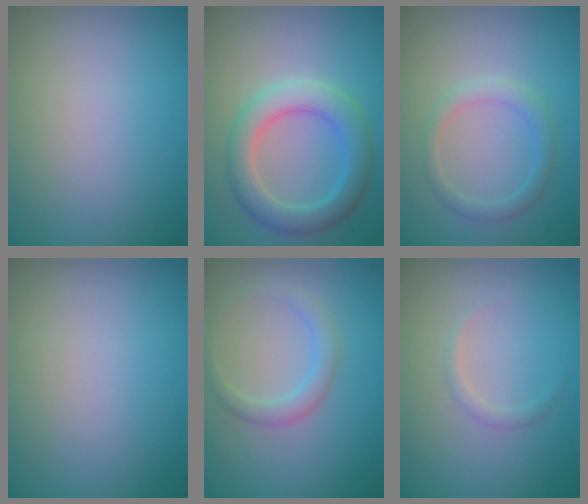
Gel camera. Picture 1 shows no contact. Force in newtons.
{"total": 4.6, "press": 4.6, "slide": 0.1}
{"total": 2.0, "press": 2.0, "slide": 0.3}
{"total": 0.0}
{"total": 2.1, "press": 2.1, "slide": 0.0}
{"total": 1.0, "press": 1.0, "slide": 0.1}